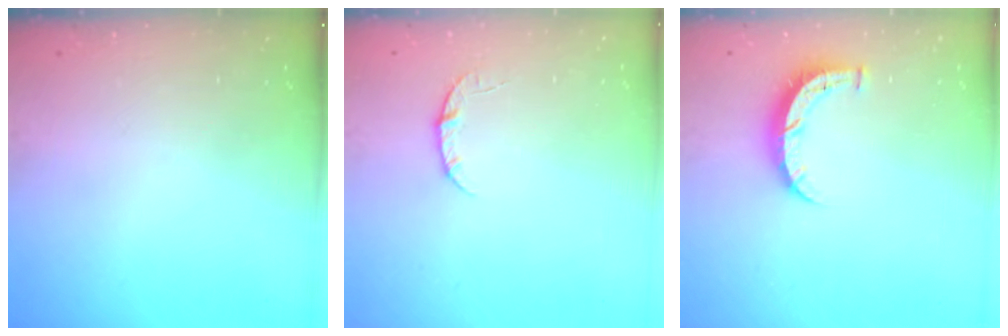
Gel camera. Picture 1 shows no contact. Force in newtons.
{"total": 3.5, "press": 3.5, "slide": 0.4}
{"total": 6.7, "press": 6.7, "slide": 0.6}